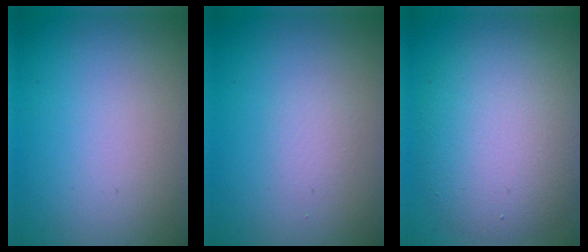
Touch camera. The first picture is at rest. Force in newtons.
{"total": 0.8, "press": 0.8, "slide": 0.0}
{"total": 7.6, "press": 7.6, "slide": 0.4}